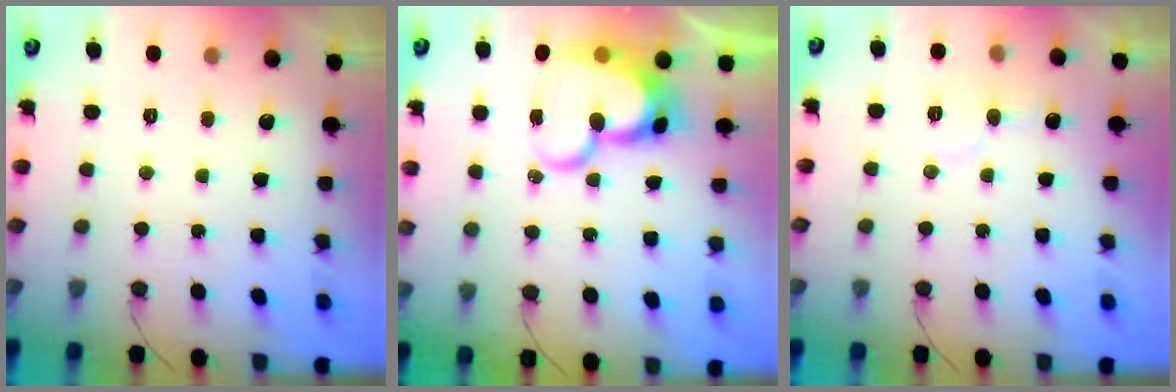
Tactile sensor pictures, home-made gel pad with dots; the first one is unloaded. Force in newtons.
{"total": 18.8, "press": 18.7, "slide": 1.5}
{"total": 6.5, "press": 6.5, "slide": 0.4}